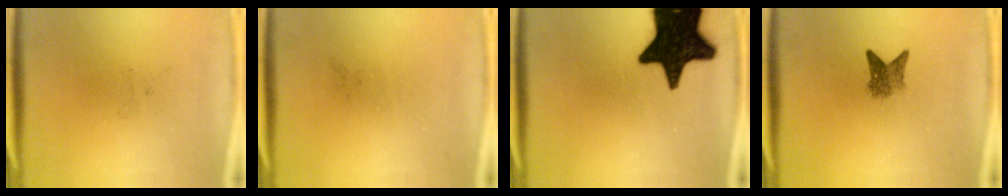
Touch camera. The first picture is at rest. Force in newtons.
{"total": 0.0}
{"total": 19.6}
{"total": 2.8}